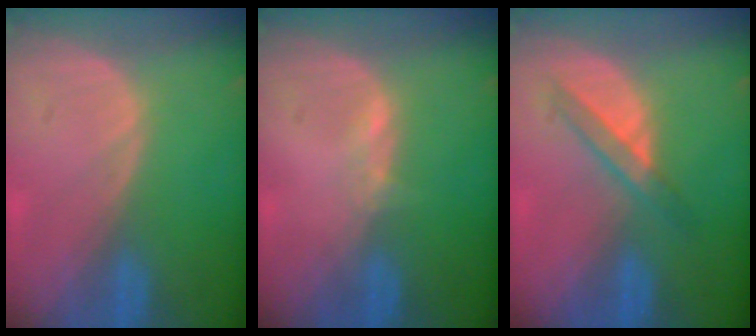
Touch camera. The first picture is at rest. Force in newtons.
{"total": 1.1, "press": 1.1, "slide": 0.3}
{"total": 3.9, "press": 3.7, "slide": 1.1}